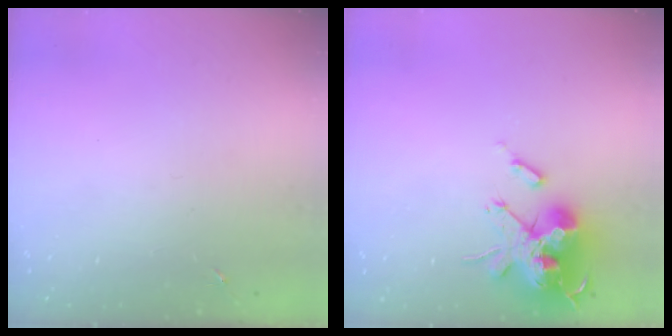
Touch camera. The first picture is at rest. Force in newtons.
{"total": 19.6, "press": 19.6, "slide": 0.1}